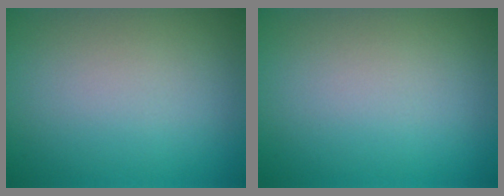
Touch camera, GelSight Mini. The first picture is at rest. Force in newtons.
{"total": 0.0}